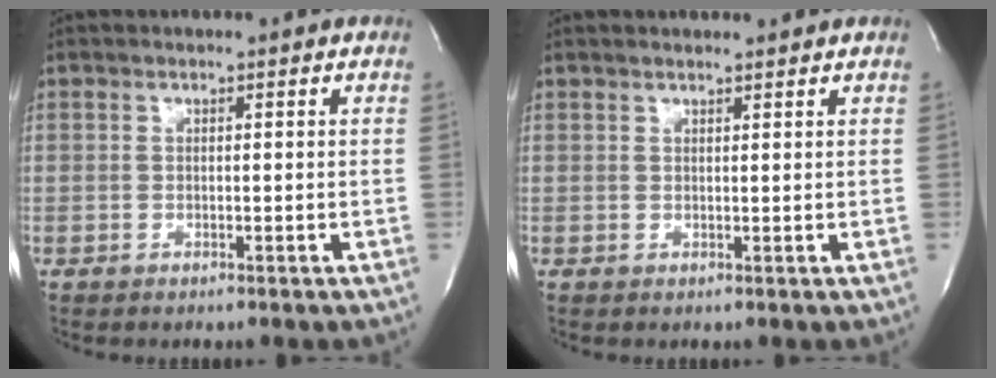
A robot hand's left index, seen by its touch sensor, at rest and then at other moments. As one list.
[{"total": 2.8, "force": [2.7, 0.2, 0.6], "torque": [-0.013, 0.014, 0.036]}]